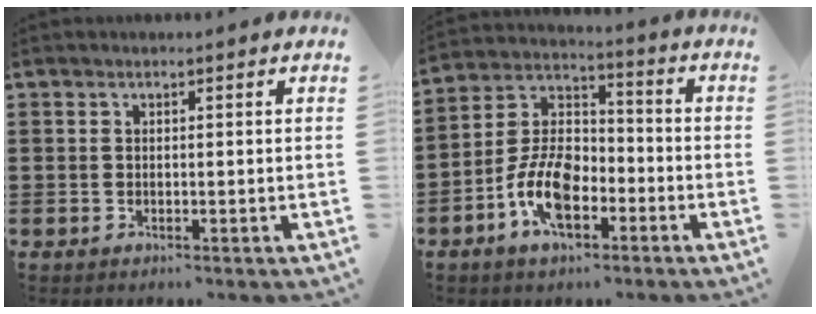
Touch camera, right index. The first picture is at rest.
{"total": 10.6, "force": [-4.6, 5.9, 7.5], "torque": [-0.176, 0.006, -0.089]}